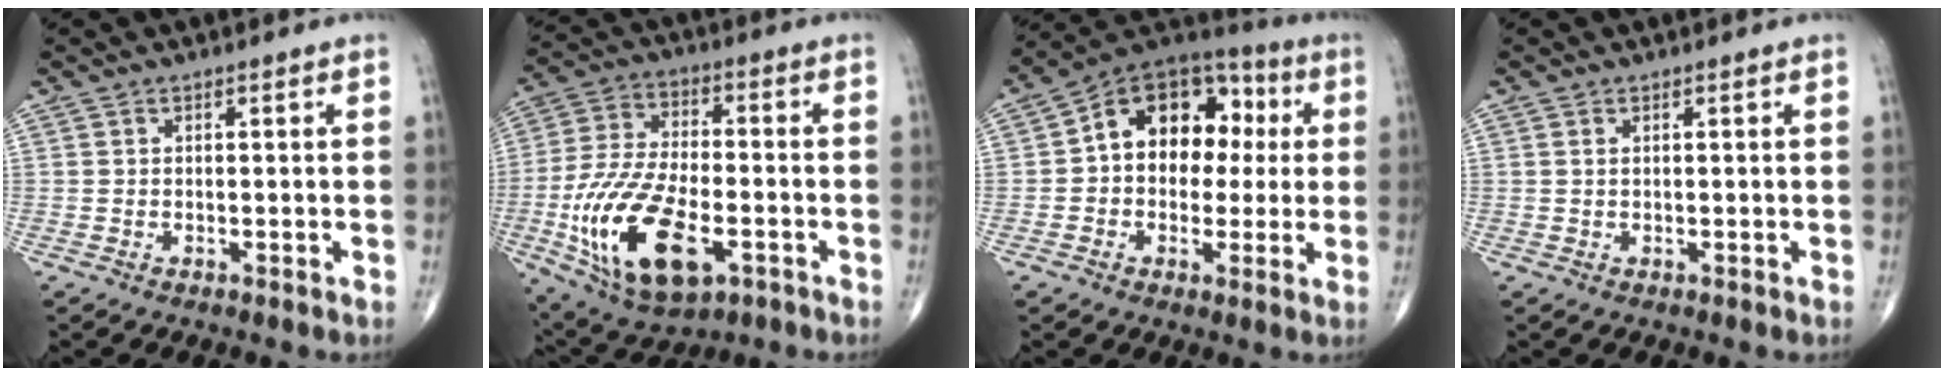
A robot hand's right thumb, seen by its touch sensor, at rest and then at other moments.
{"total": 20.4, "force": [-6.4, 10.4, 16.4], "torque": [-0.310, 0.010, -0.098]}
{"total": 16.3, "force": [1.9, 11.6, 11.2], "torque": [-0.118, 0.037, 0.017]}
{"total": 0.5, "force": [0.2, 0.3, 0.4], "torque": [-0.011, 0.004, 0.006]}